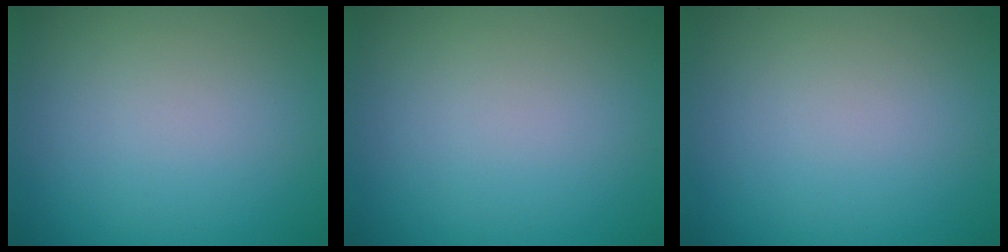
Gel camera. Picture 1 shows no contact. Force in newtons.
{"total": 0.0}
{"total": 0.0}